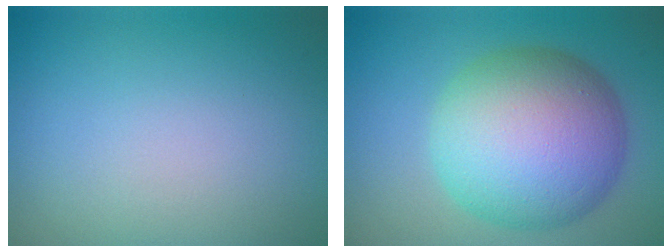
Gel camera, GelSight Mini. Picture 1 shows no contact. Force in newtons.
{"total": 11.5, "press": 11.5, "slide": 0.2}